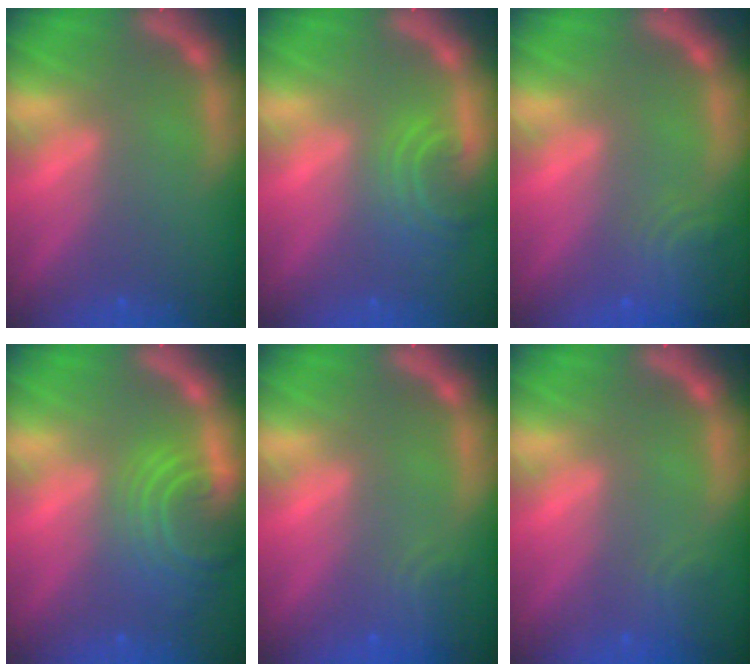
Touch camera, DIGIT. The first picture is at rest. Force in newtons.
{"total": 4.0}
{"total": 4.0}
{"total": 7.0}
{"total": 2.4}
{"total": 1.9}